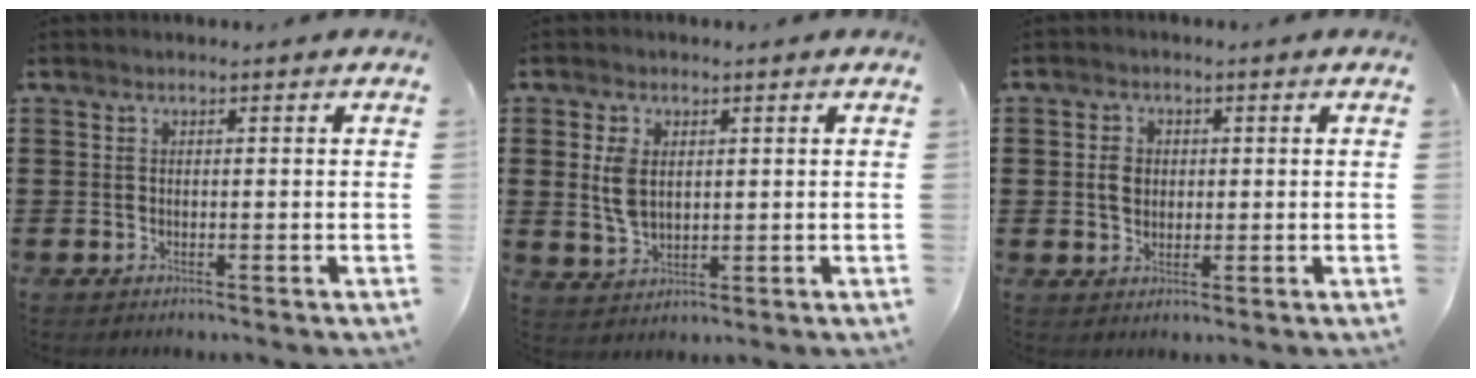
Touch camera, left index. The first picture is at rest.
{"total": 4.8, "force": [1.2, 3.2, 3.4], "torque": [-0.090, 0.005, 0.016]}
{"total": 2.9, "force": [0.2, 2.5, 1.5], "torque": [-0.036, 0.009, 0.001]}